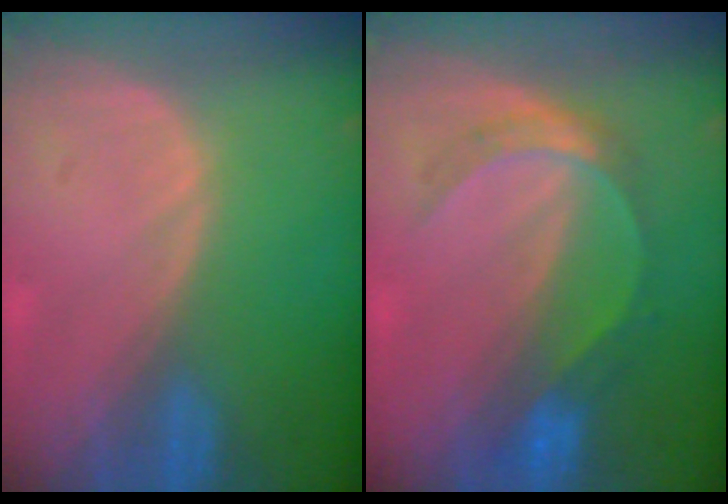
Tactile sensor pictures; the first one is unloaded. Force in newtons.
{"total": 5.8, "press": 5.1, "slide": 2.7}